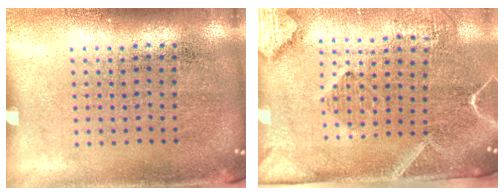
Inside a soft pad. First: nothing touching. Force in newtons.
{"total": 2.9, "press": 2.1, "slide": 2.0}